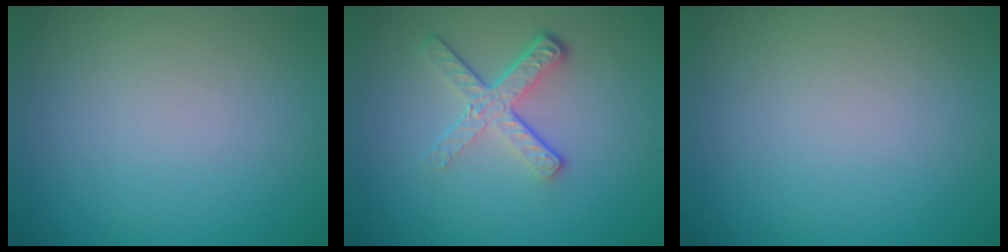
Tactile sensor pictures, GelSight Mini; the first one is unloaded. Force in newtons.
{"total": 4.1, "press": 2.7, "slide": 3.0}
{"total": 0.0}